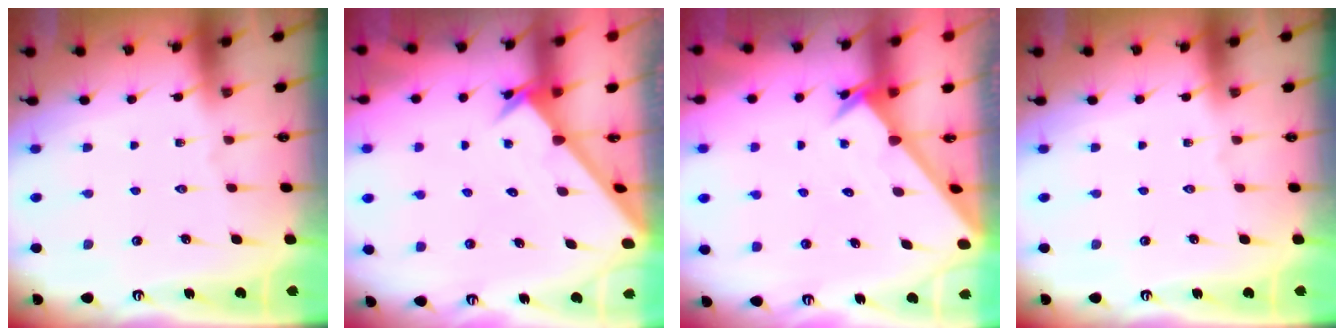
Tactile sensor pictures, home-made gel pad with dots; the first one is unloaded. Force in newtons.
{"total": 2.6, "press": 2.6, "slide": 0.2}
{"total": 2.4, "press": 2.4, "slide": 0.2}
{"total": 0.0}